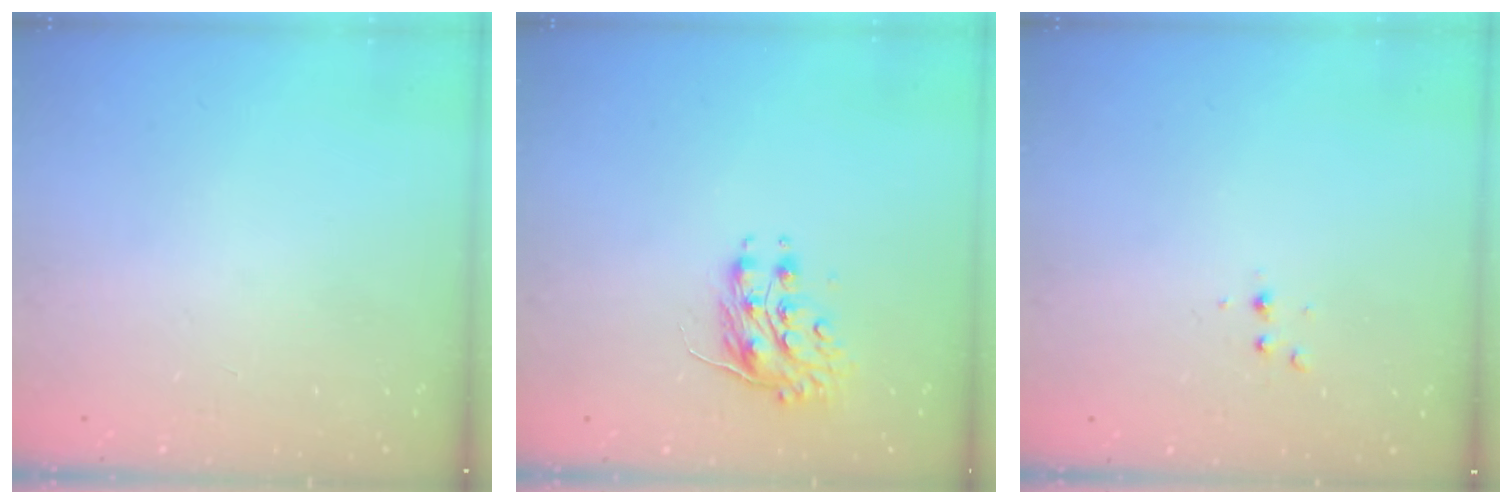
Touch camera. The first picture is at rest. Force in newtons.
{"total": 8.0, "press": 8.0, "slide": 0.4}
{"total": 3.1, "press": 2.7, "slide": 1.6}